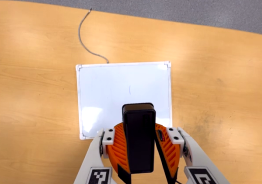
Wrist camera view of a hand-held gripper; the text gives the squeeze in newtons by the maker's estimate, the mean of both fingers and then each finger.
{"total": 8.6, "left": 9.5, "right": 7.7}